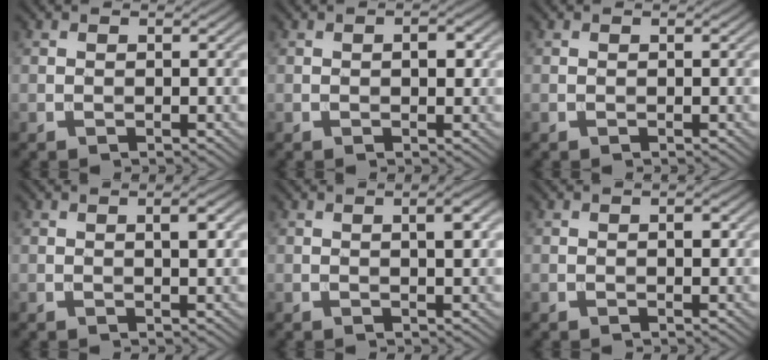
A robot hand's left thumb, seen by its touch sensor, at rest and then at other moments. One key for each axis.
{"total": 1.9, "fx": 0.2, "fy": 1.0, "fz": 1.6, "tx": -0.019, "ty": 0.001, "tz": 0.001}
{"total": 0.0}
{"total": 2.3, "fx": 0.5, "fy": 0.6, "fz": 2.2, "tx": -0.036, "ty": 0.003, "tz": 0.008}
{"total": 2.8, "fx": 0.6, "fy": 0.6, "fz": 2.6, "tx": -0.043, "ty": 0.003, "tz": 0.010}
{"total": 1.2, "fx": 0.2, "fy": 0.6, "fz": 1.1, "tx": -0.011, "ty": 0.000, "tz": 0.001}